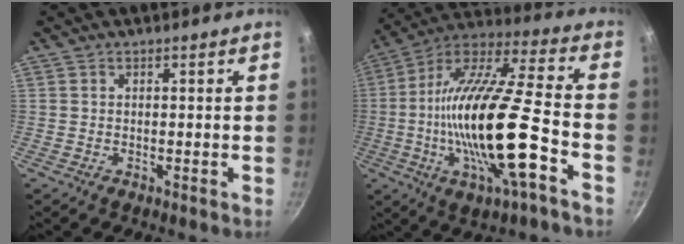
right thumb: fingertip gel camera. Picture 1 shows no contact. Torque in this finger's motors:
{"motor_torque": [1.18, 0.95, 2.74, -0.03, 0.86]}